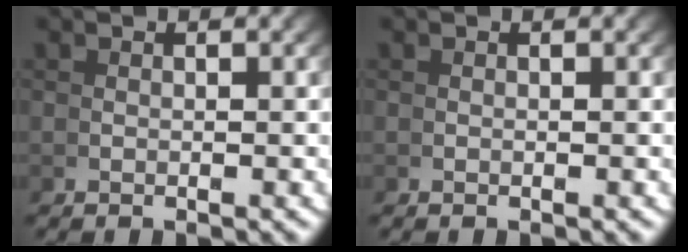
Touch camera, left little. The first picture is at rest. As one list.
[{"total": 0.0}]